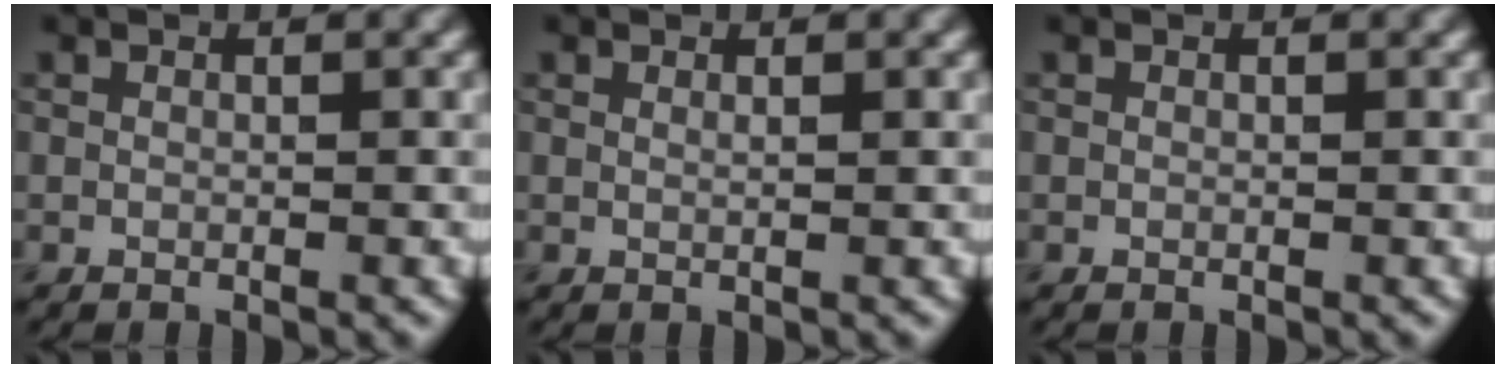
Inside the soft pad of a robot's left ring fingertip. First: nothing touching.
{"total": 0.7, "force": [0.3, 0.2, 0.5], "torque": [-0.002, 0.001, 0.004]}
{"total": 0.0}